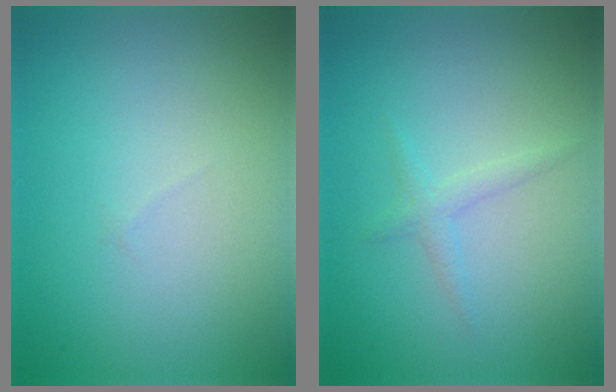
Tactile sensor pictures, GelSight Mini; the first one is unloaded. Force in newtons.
{"total": 1.2, "press": 1.2, "slide": 0.0}